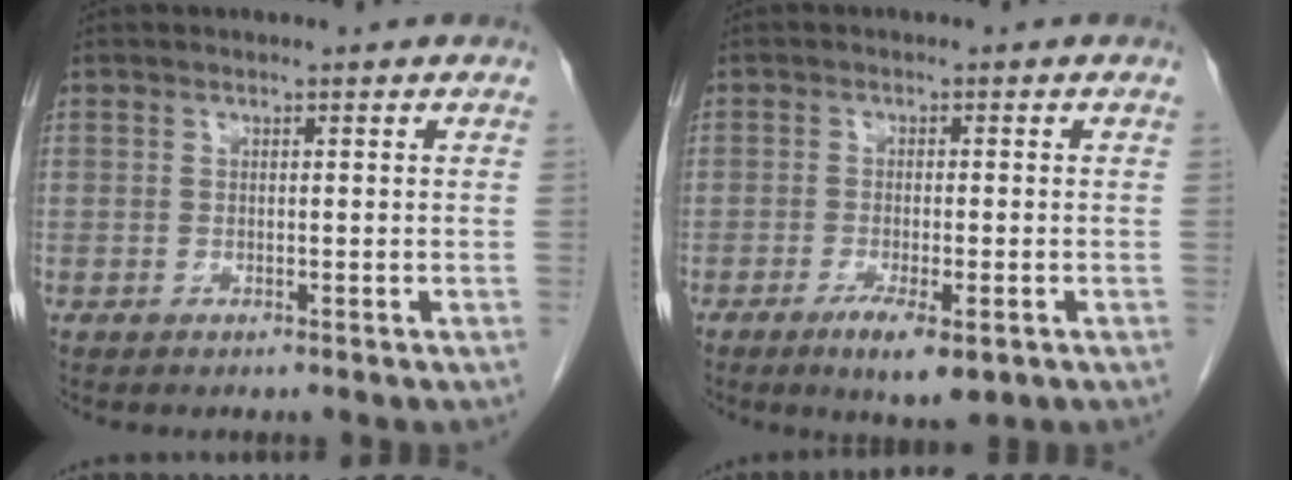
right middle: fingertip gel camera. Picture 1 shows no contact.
{"total": 5.6, "force": [-3.0, 1.1, 4.7], "torque": [-0.079, -0.014, -0.043]}